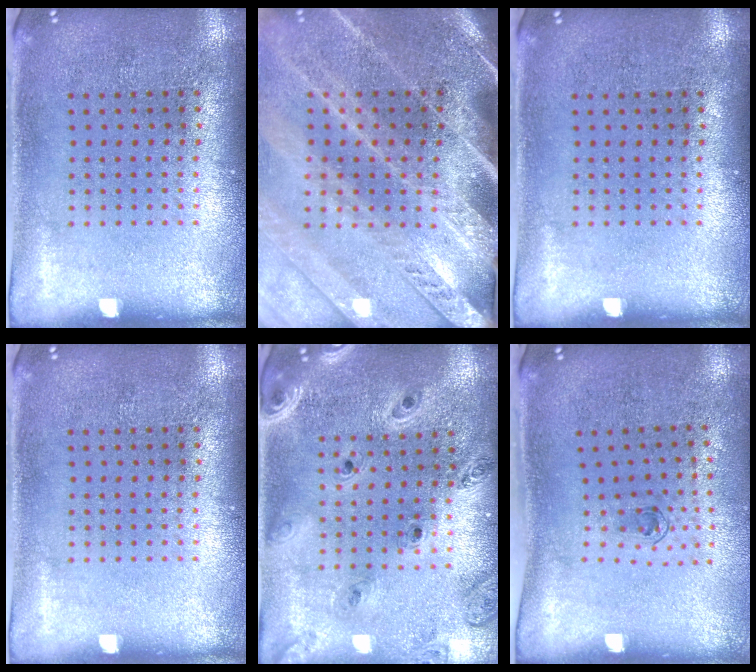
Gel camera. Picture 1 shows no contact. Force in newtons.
{"total": 3.5, "press": 3.0, "slide": 1.8}
{"total": 0.0}
{"total": 0.0}
{"total": 1.3, "press": 1.3, "slide": 0.2}
{"total": 0.6, "press": 0.3, "slide": 0.5}